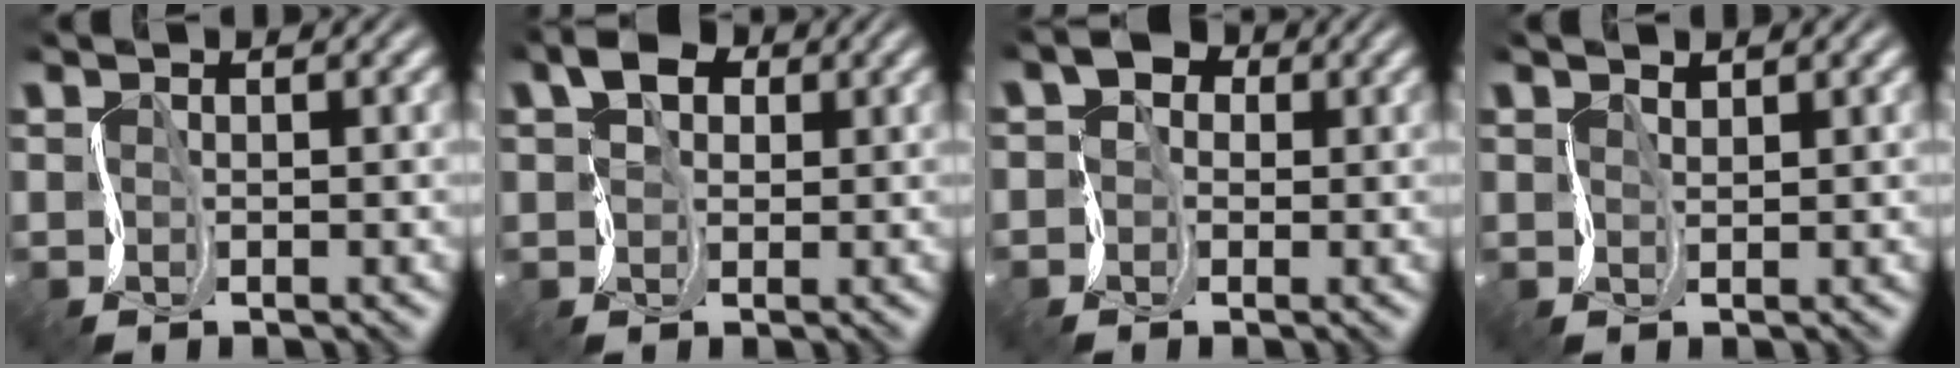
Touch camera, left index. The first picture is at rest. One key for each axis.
{"total": 3.4, "fx": 0.8, "fy": 2.4, "fz": 2.3, "tx": -0.046, "ty": 0.002, "tz": 0.001}
{"total": 2.3, "fx": -0.3, "fy": 1.9, "fz": 1.2, "tx": -0.020, "ty": 0.001, "tz": -0.017}
{"total": 1.2, "fx": 0.8, "fy": 0.5, "fz": 0.7, "tx": -0.016, "ty": -0.001, "tz": 0.013}